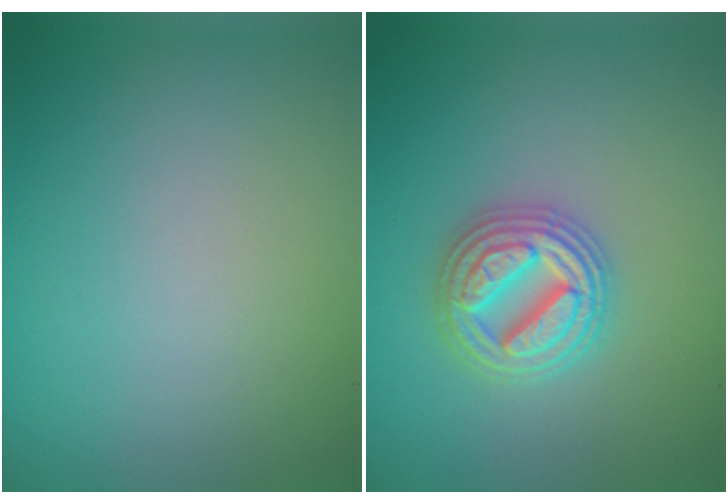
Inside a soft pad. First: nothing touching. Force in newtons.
{"total": 4.9, "press": 4.8, "slide": 0.7}